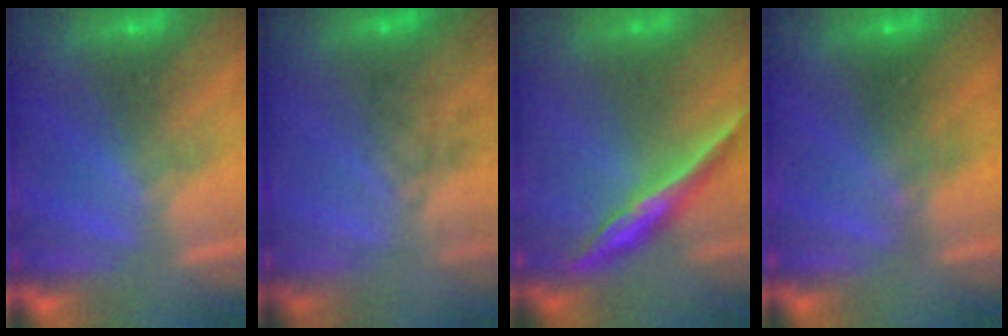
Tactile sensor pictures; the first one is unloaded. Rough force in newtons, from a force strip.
{"total": 3.7}
{"total": 1.6}
{"total": 2.3}